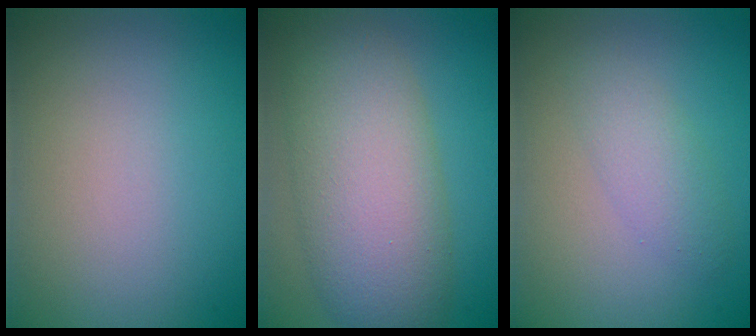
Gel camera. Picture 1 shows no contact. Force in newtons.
{"total": 8.9, "press": 8.9, "slide": 0.3}
{"total": 2.3, "press": 2.3, "slide": 0.2}